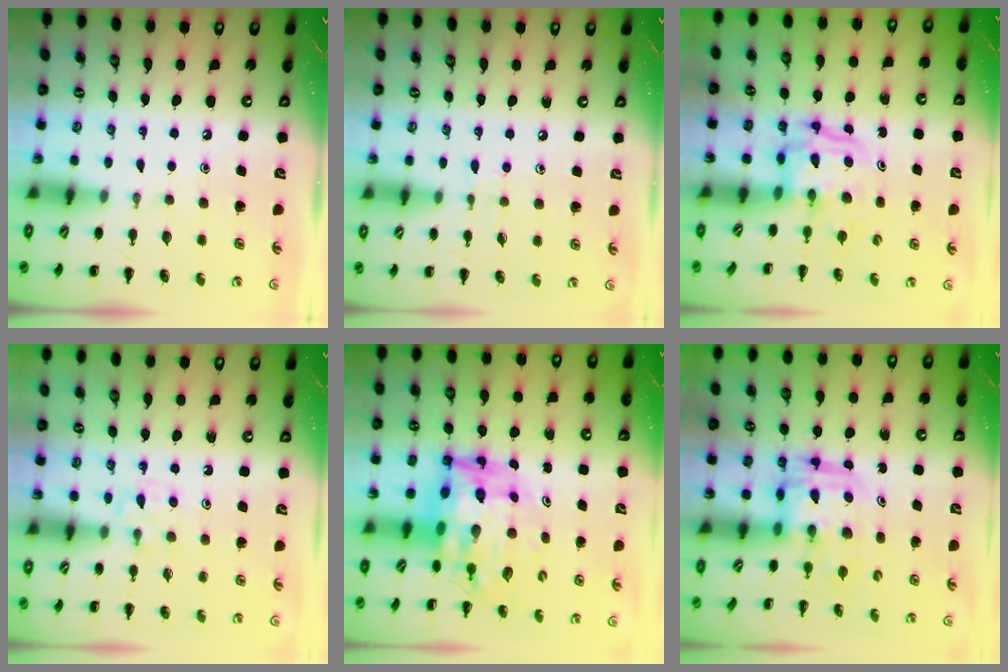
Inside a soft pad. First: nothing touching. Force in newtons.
{"total": 3.6, "press": 3.2, "slide": 1.5}
{"total": 3.5, "press": 3.4, "slide": 0.3}
{"total": 5.0, "press": 4.6, "slide": 1.8}
{"total": 8.6, "press": 8.1, "slide": 2.7}
{"total": 3.2, "press": 3.2, "slide": 0.3}